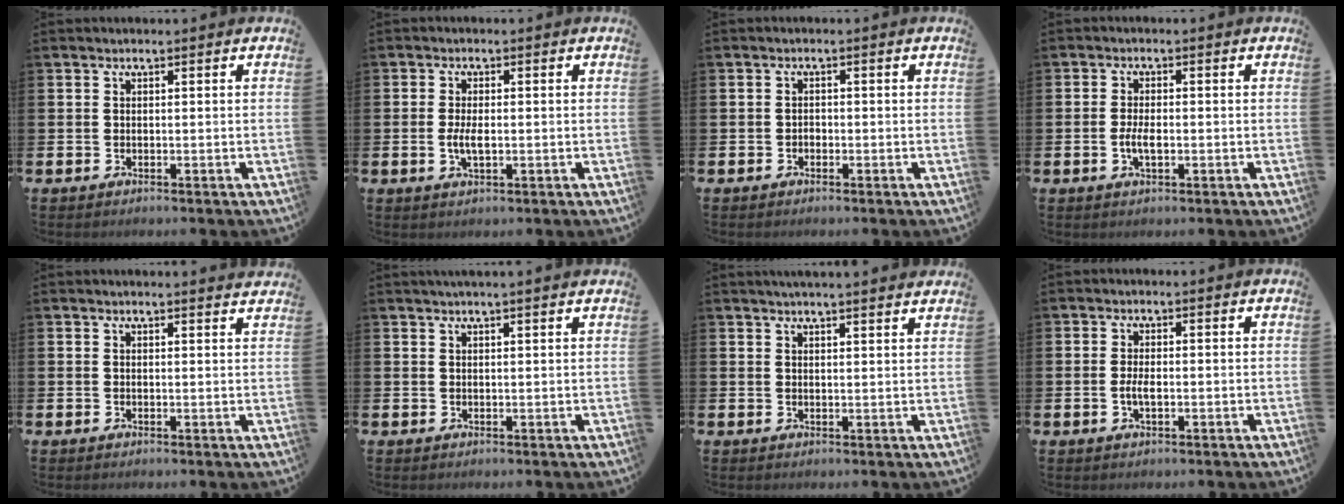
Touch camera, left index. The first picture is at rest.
{"total": 3.0, "force": [-0.2, 1.3, 2.7], "torque": [-0.047, 0.000, -0.006]}
{"total": 0.9, "force": [-0.6, 0.7, 0.2], "torque": [-0.008, 0.004, -0.012]}
{"total": 2.6, "force": [-0.5, 1.1, 2.3], "torque": [-0.039, 0.000, -0.011]}
{"total": 1.0, "force": [1.0, -0.1, 0.1], "torque": [0.009, -0.007, 0.016]}
{"total": 1.3, "force": [1.2, -0.2, 0.5], "torque": [-0.005, -0.001, 0.021]}
{"total": 2.7, "force": [2.6, -0.3, 0.3], "torque": [-0.007, -0.011, 0.048]}
{"total": 2.1, "force": [-0.3, 0.8, 1.8], "torque": [-0.030, -0.001, -0.007]}